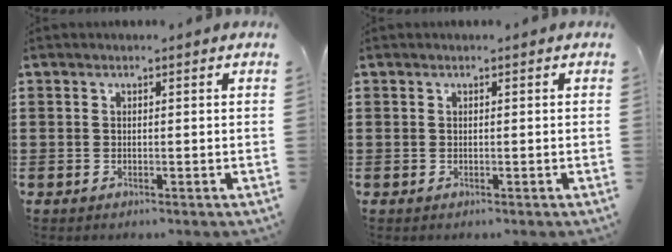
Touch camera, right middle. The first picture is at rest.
{"total": 0.0}